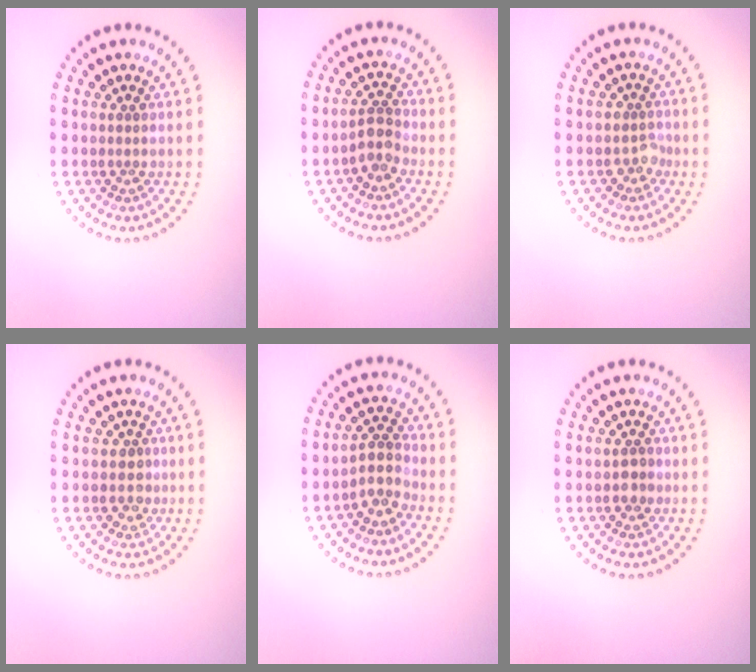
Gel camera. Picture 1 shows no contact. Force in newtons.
{"total": 2.1, "press": 1.7, "slide": 1.2}
{"total": 1.6, "press": 1.3, "slide": 1.0}
{"total": 1.5, "press": 1.2, "slide": 0.9}
{"total": 2.5, "press": 1.9, "slide": 1.6}
{"total": 1.4, "press": 1.3, "slide": 0.4}